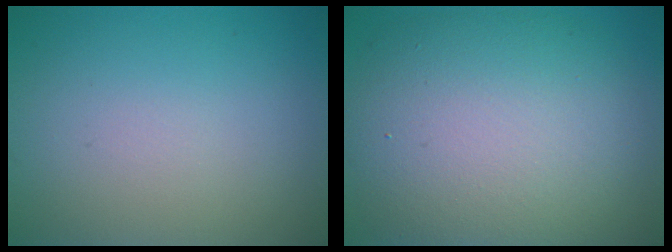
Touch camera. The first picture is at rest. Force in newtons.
{"total": 11.5, "press": 11.4, "slide": 0.8}